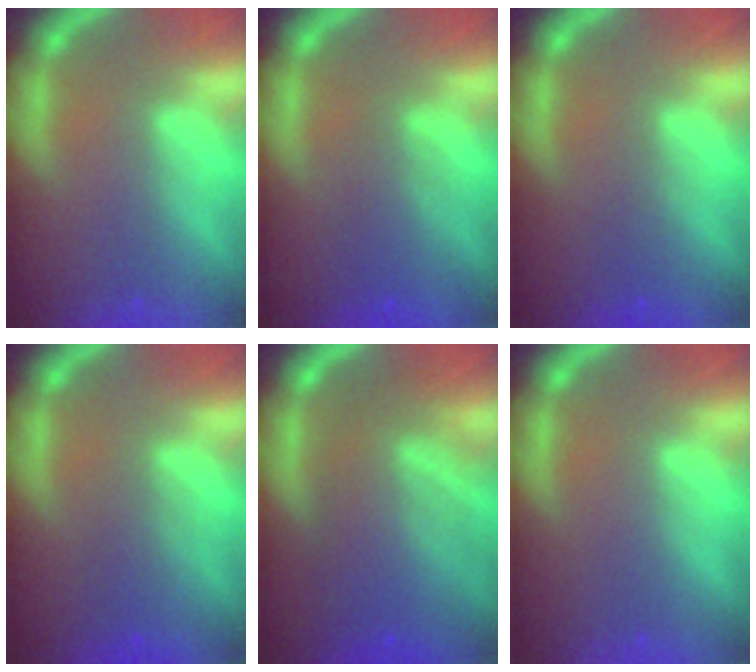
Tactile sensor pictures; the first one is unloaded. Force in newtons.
{"total": 3.1}
{"total": 1.5}
{"total": 2.5}
{"total": 8.5}
{"total": 0.0}